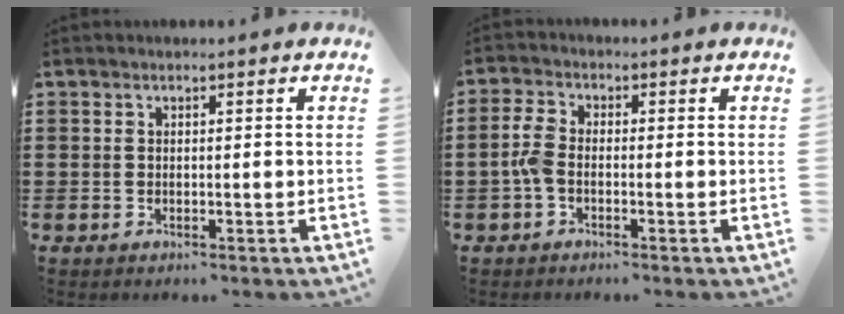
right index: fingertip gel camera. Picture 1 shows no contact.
{"total": 3.2, "force": [-1.1, 1.6, 2.6], "torque": [-0.069, 0.000, -0.027]}